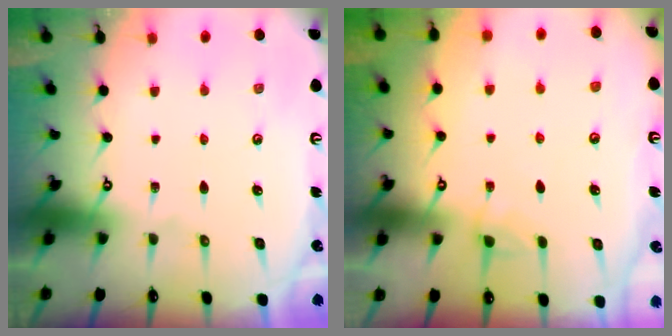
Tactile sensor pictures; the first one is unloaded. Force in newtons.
{"total": 1.3, "press": 1.2, "slide": 0.5}